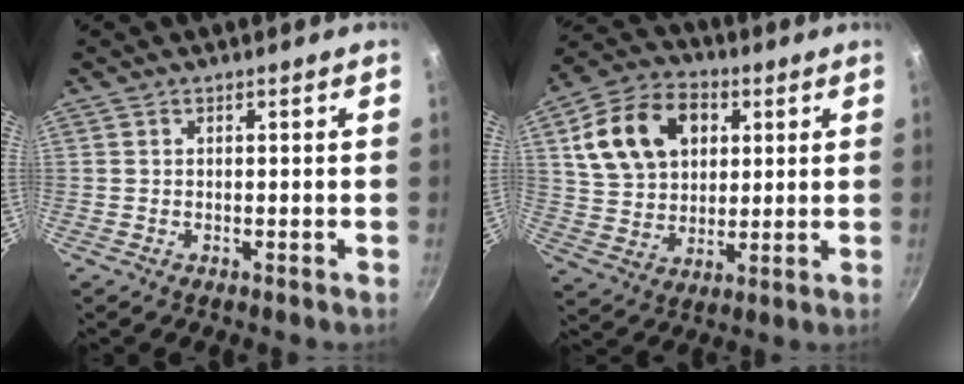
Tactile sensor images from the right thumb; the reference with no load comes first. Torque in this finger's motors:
{"motor_torque": [-1.07, 1.79, 0.04, 0.04, 0.27]}